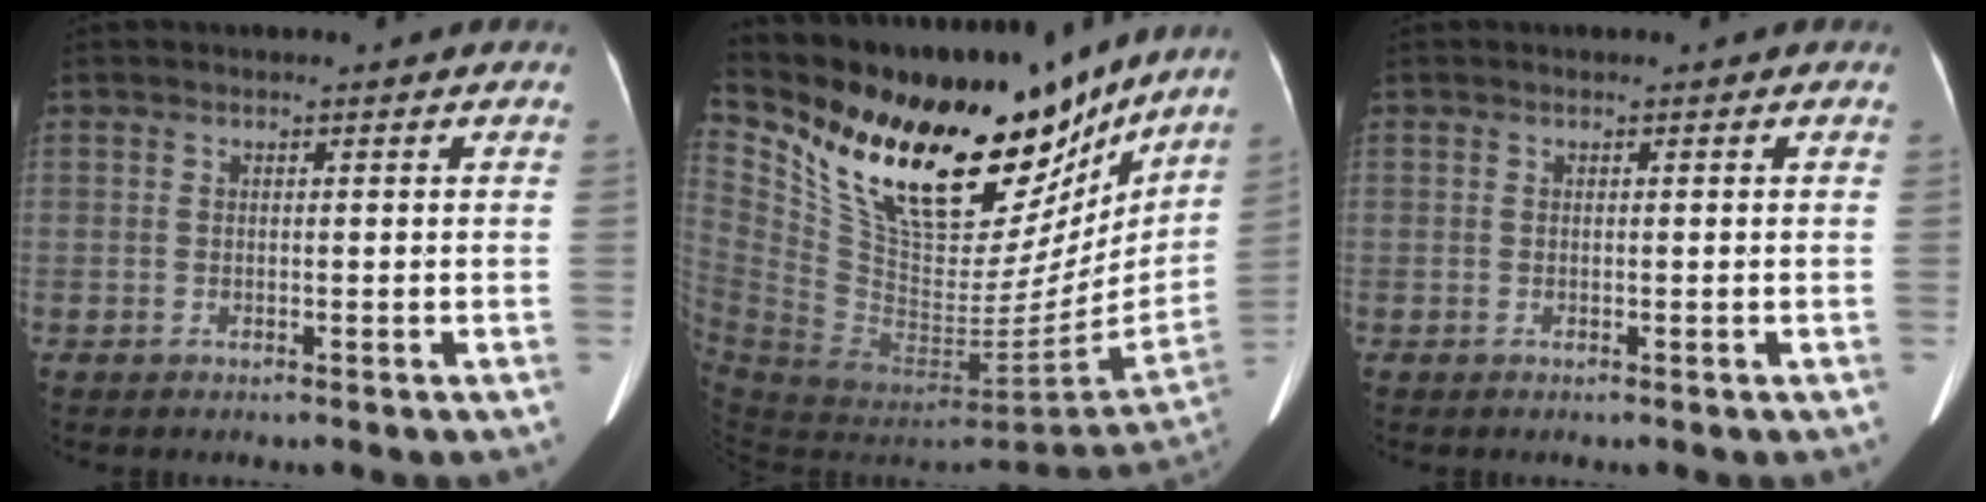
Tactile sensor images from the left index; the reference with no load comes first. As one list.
[{"total": 33.7, "force": [26.2, 12.2, 17.2], "torque": [-0.310, -0.011, 0.396]}, {"total": 0.0}]